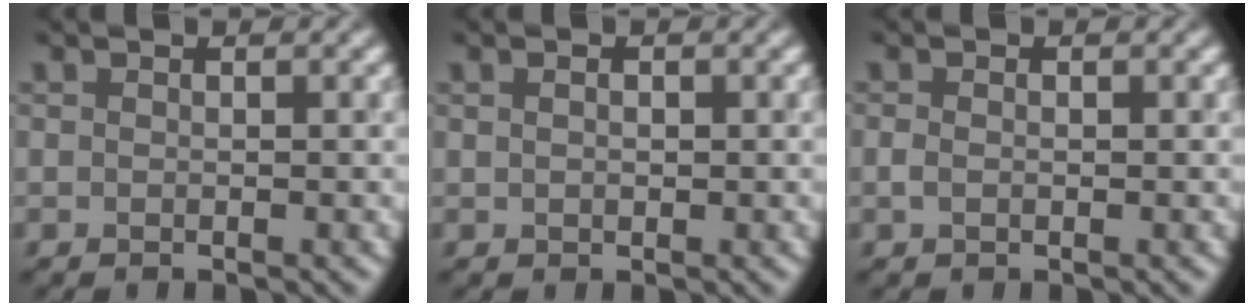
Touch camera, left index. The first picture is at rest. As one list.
[{"total": 1.4, "force": [0.5, 0.9, 0.9], "torque": [-0.013, 0.008, 0.003]}, {"total": 0.9, "force": [-0.1, 0.6, 0.6], "torque": [-0.015, -0.001, -0.004]}]